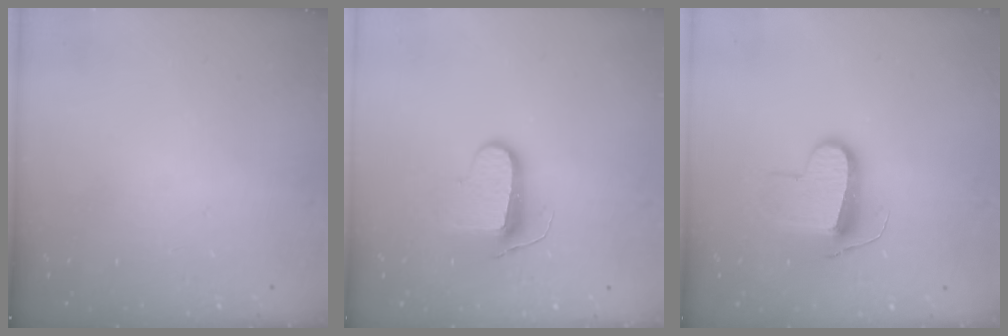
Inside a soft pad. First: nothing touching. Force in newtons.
{"total": 9.4, "press": 9.4, "slide": 0.5}
{"total": 10.6, "press": 10.6, "slide": 0.4}